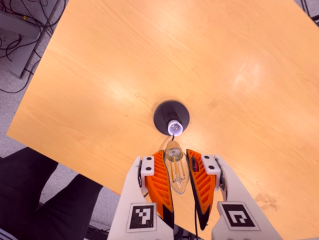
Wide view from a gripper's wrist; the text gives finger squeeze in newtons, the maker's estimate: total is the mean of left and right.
{"total": 20.8, "left": 23.1, "right": 18.5}